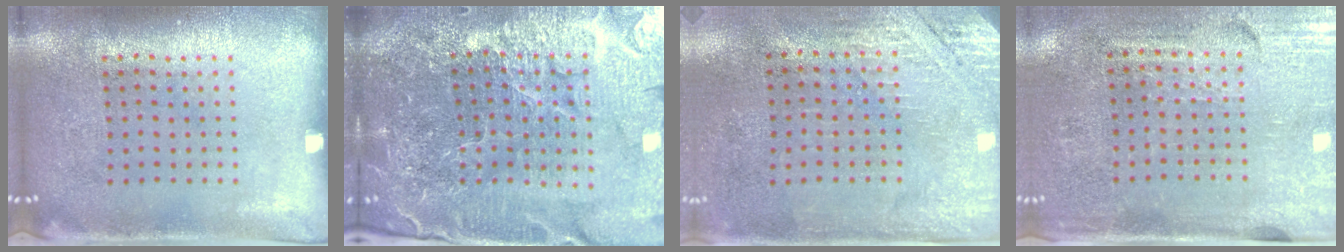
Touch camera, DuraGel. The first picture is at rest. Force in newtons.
{"total": 6.3, "press": 5.6, "slide": 3.0}
{"total": 2.7, "press": 2.4, "slide": 1.2}
{"total": 3.4, "press": 3.1, "slide": 1.4}